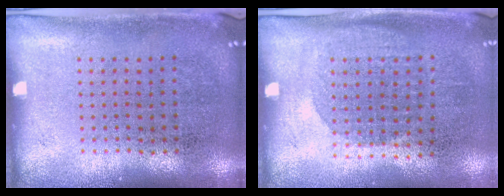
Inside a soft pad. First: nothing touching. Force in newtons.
{"total": 1.1, "press": 1.0, "slide": 0.5}